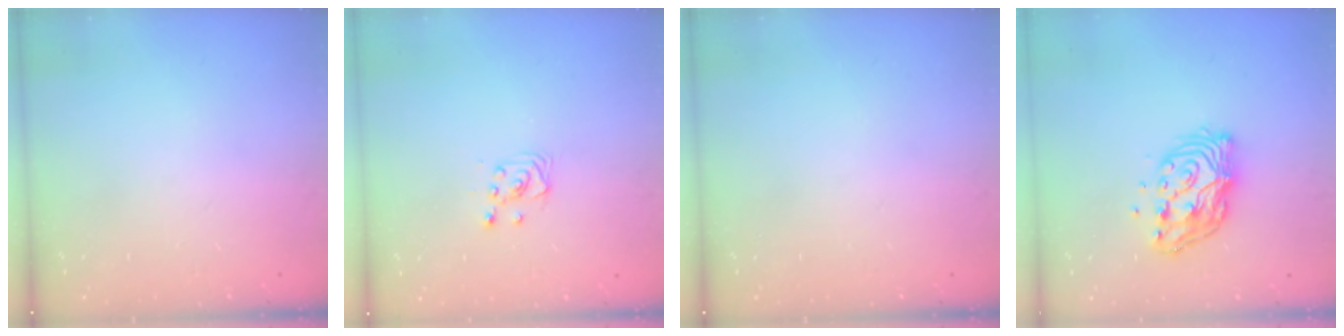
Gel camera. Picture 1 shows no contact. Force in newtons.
{"total": 2.9, "press": 2.9, "slide": 0.4}
{"total": 0.0}
{"total": 13.8, "press": 13.7, "slide": 1.6}